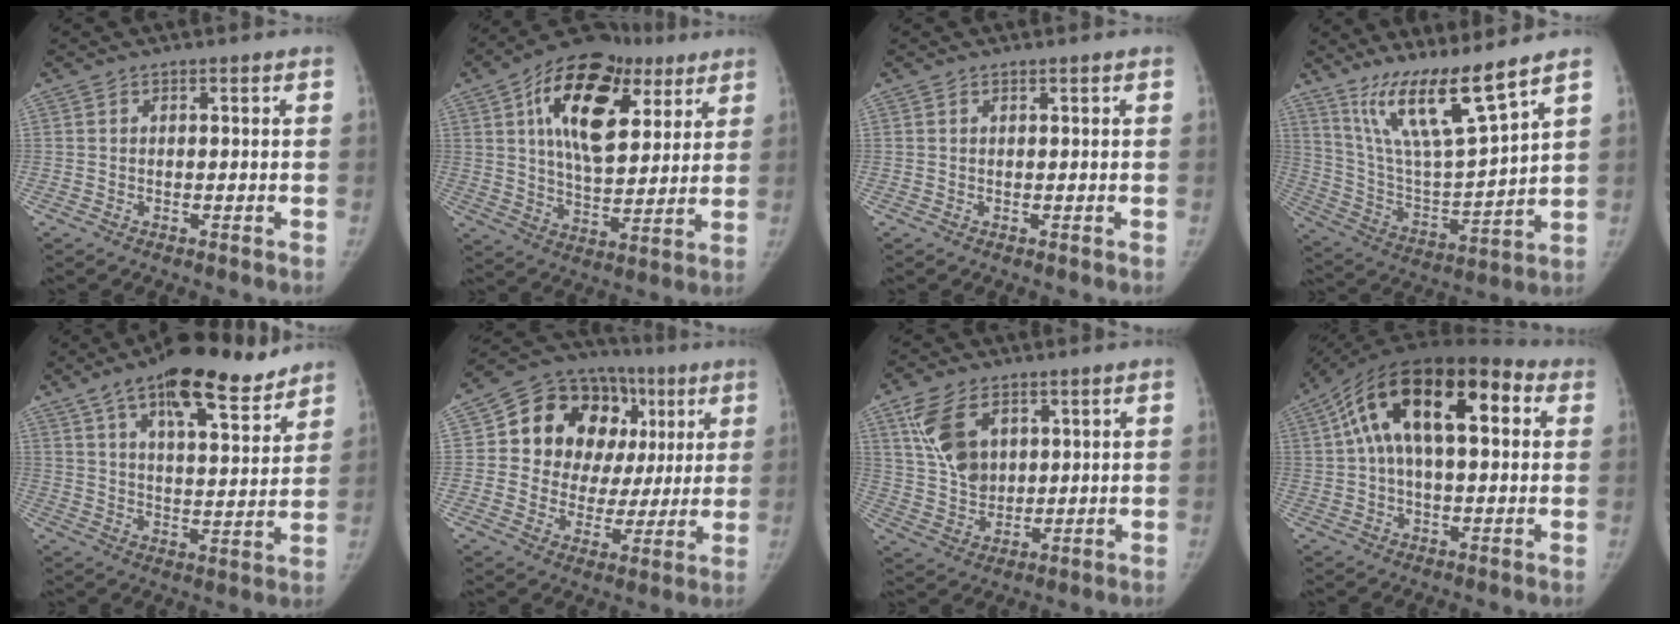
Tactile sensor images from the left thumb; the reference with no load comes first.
{"total": 22.8, "force": [9.1, 12.9, 16.5], "torque": [-0.230, -0.010, 0.142]}
{"total": 0.0}
{"total": 15.7, "force": [11.5, 1.3, 10.5], "torque": [-0.178, -0.074, 0.225]}
{"total": 18.7, "force": [13.5, 6.0, 11.5], "torque": [-0.143, -0.052, 0.213]}
{"total": 21.4, "force": [5.9, 16.2, 12.6], "torque": [-0.124, 0.035, 0.099]}
{"total": 10.8, "force": [4.7, 7.1, 6.7], "torque": [-0.106, -0.015, 0.100]}
{"total": 20.5, "force": [5.3, 10.1, 17.0], "torque": [-0.278, 0.043, 0.074]}